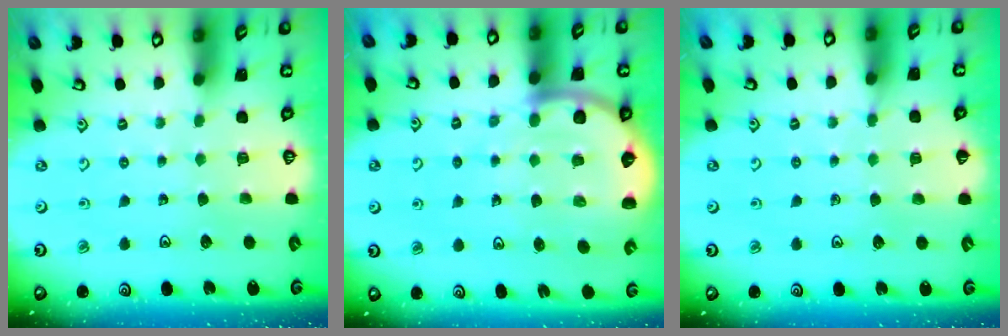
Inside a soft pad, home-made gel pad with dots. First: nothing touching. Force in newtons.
{"total": 8.6, "press": 8.4, "slide": 1.8}
{"total": 2.7, "press": 2.7, "slide": 0.4}